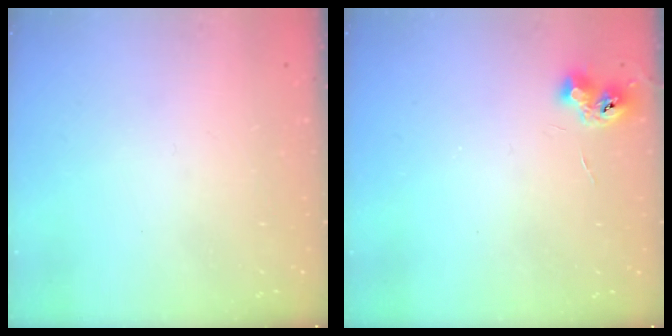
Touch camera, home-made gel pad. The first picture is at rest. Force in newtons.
{"total": 6.9, "press": 6.9, "slide": 0.7}